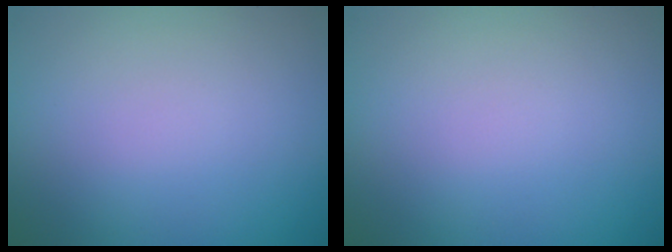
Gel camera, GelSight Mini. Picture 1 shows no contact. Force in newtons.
{"total": 0.0}